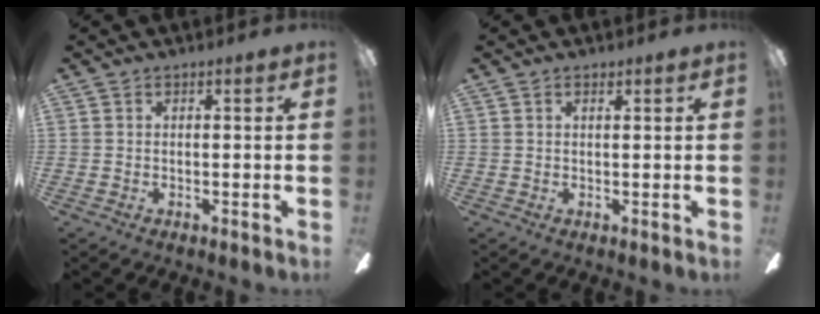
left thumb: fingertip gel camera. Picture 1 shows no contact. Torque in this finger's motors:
{"motor_torque": [-0.06, -0.01, -0.49, 0.31, 0.03]}